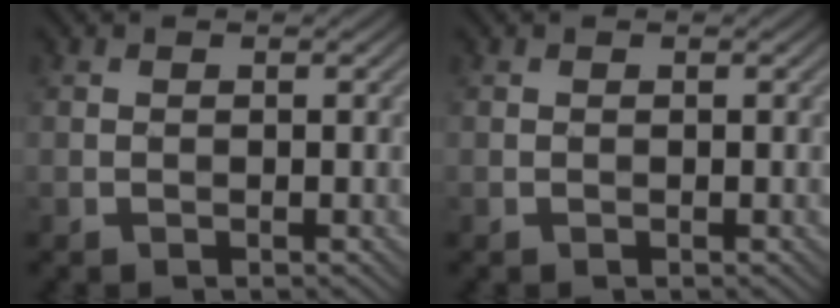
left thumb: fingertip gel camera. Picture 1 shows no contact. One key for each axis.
{"total": 0.0}